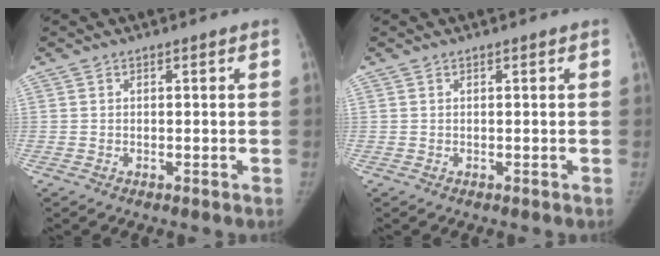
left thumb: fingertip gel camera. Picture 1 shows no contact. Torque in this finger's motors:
{"motor_torque": [0.03, -0.03, 0.13, -0.05, 0.01]}